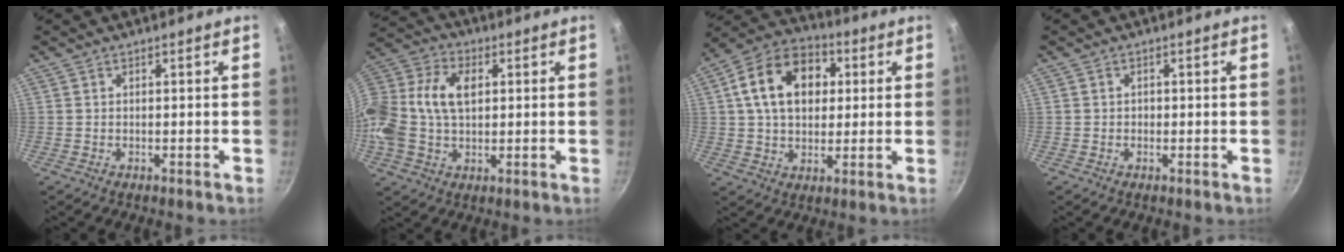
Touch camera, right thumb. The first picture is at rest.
{"total": 16.1, "force": [1.6, 10.8, 11.9], "torque": [-0.243, 0.027, 0.017]}
{"total": 16.1, "force": [3.5, 11.4, 10.8], "torque": [-0.152, 0.020, 0.045]}
{"total": 0.6, "force": [-0.2, 0.5, 0.2], "torque": [-0.001, 0.002, -0.005]}